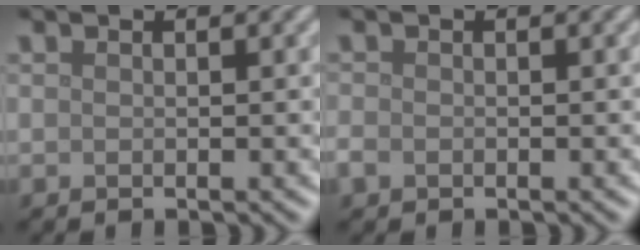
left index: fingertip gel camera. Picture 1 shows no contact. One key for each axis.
{"total": 1.1, "fx": -0.6, "fy": 0.9, "fz": 0.4, "tx": -0.008, "ty": -0.003, "tz": -0.014}